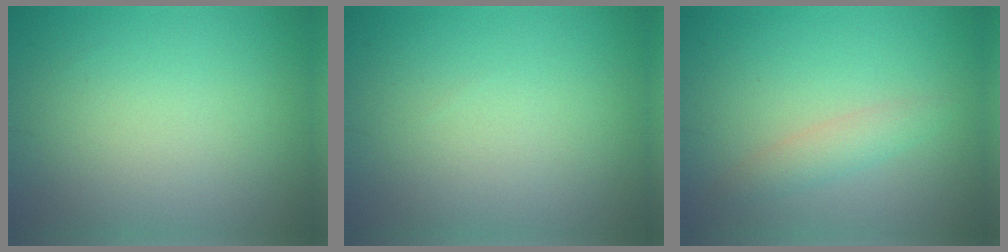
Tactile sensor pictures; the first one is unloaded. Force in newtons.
{"total": 0.0}
{"total": 1.8, "press": 1.8, "slide": 0.0}